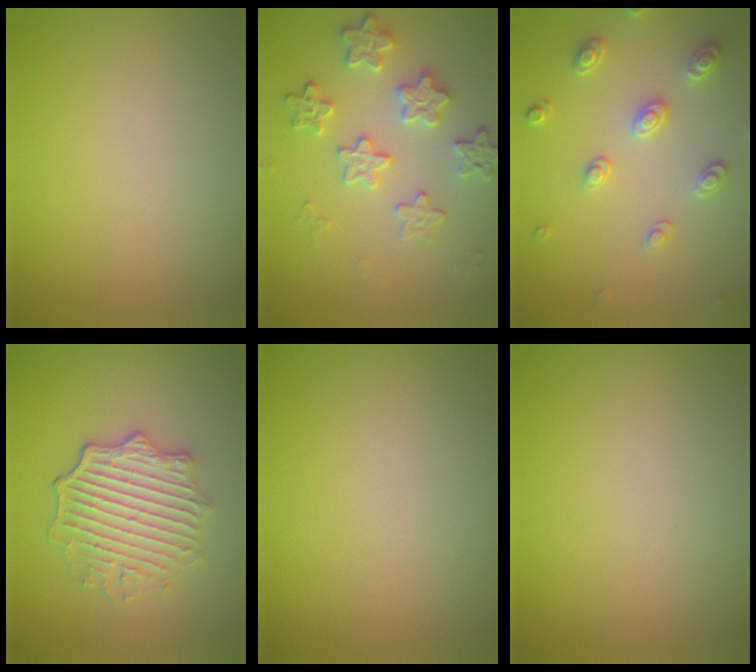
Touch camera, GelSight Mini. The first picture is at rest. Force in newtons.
{"total": 3.5, "press": 3.4, "slide": 1.1}
{"total": 2.8, "press": 2.8, "slide": 0.2}
{"total": 4.9, "press": 4.1, "slide": 2.6}
{"total": 0.0}
{"total": 0.0}